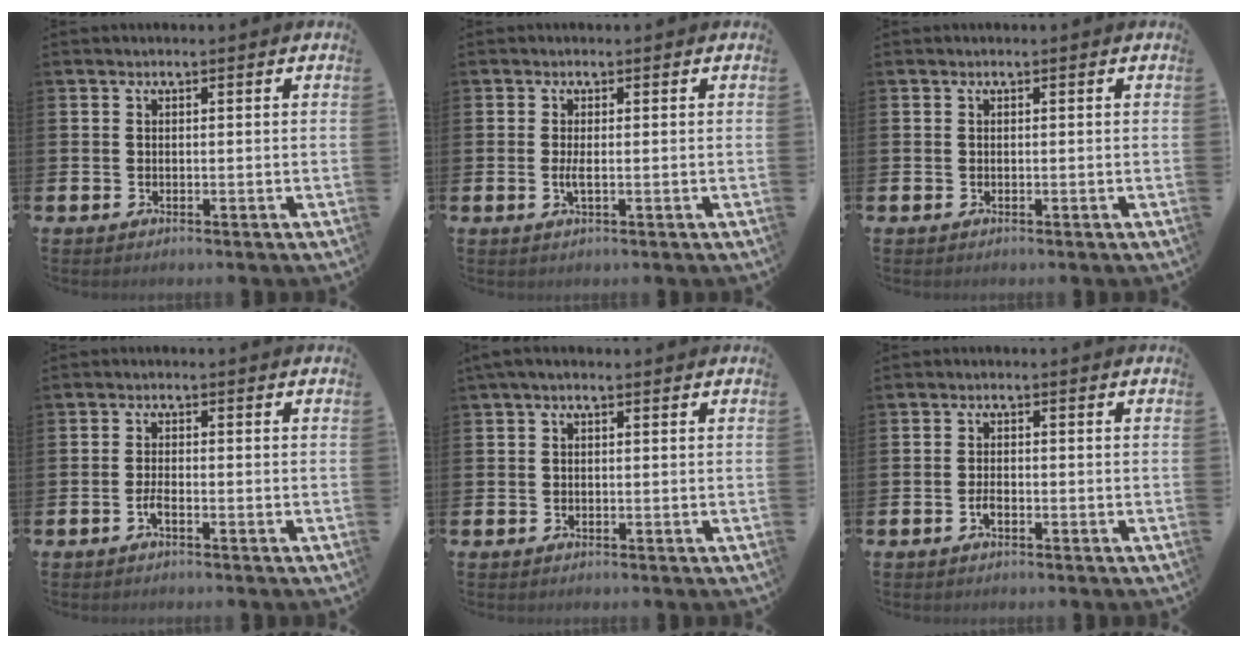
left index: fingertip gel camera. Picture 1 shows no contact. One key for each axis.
{"total": 1.4, "fx": -0.2, "fy": 0.2, "fz": 1.4, "tx": -0.029, "ty": -0.001, "tz": -0.003}
{"total": 0.0}
{"total": 1.6, "fx": -1.0, "fy": 0.3, "fz": 1.2, "tx": -0.028, "ty": 0.000, "tz": -0.016}
{"total": 0.8, "fx": 0.2, "fy": 0.3, "fz": 0.7, "tx": -0.010, "ty": 0.002, "tz": 0.001}
{"total": 1.5, "fx": -0.7, "fy": 0.6, "fz": 1.1, "tx": -0.026, "ty": 0.002, "tz": -0.014}